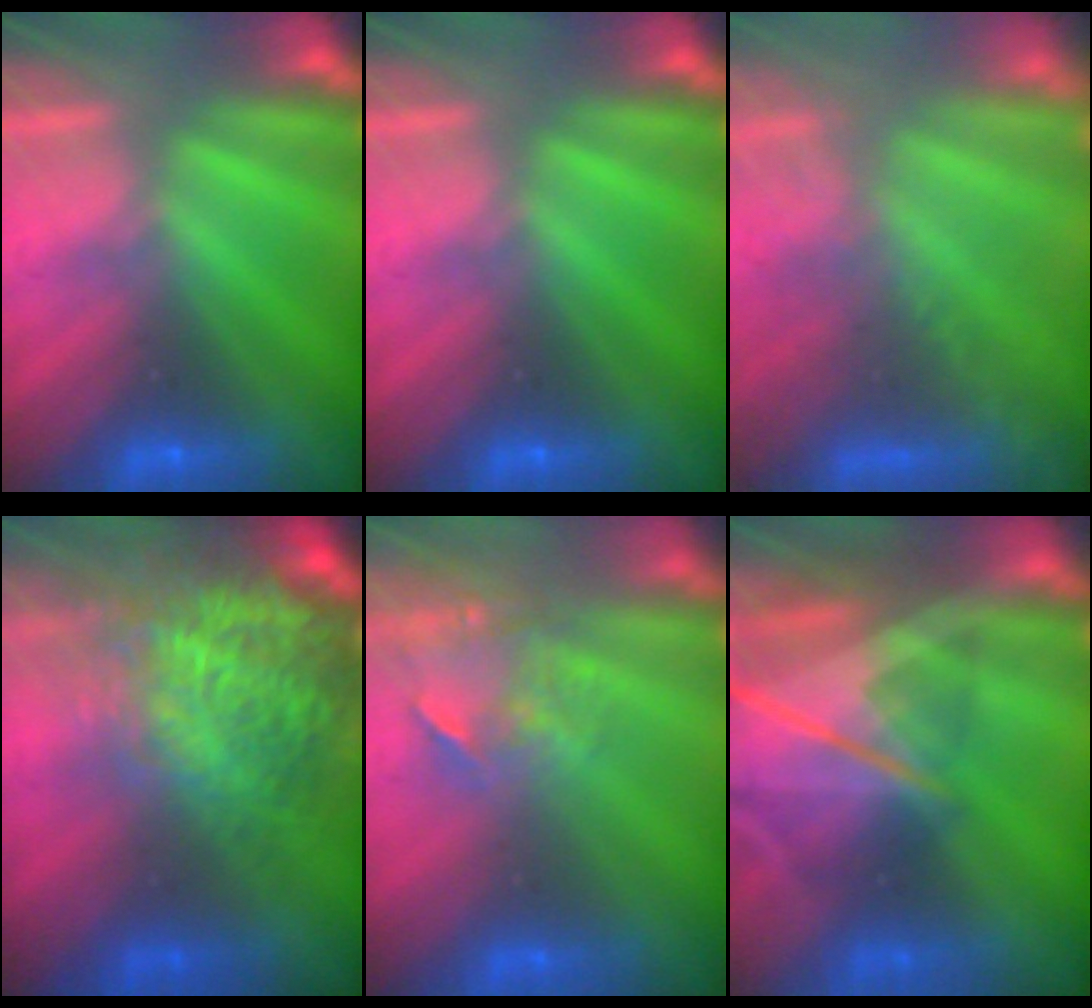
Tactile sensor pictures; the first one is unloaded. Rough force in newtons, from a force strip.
{"total": 0.0}
{"total": 7.8}
{"total": 7.4}
{"total": 3.9}
{"total": 7.6}